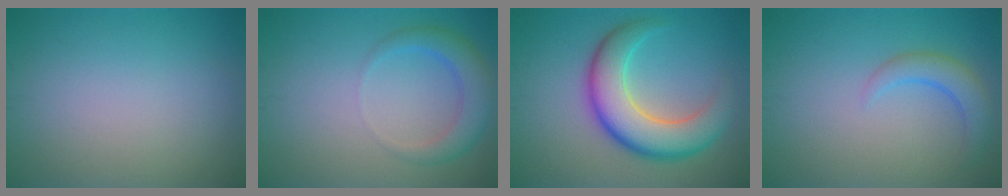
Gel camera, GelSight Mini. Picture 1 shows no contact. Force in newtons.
{"total": 3.5, "press": 3.5, "slide": 0.3}
{"total": 8.0, "press": 8.0, "slide": 0.6}
{"total": 2.8, "press": 2.8, "slide": 0.4}